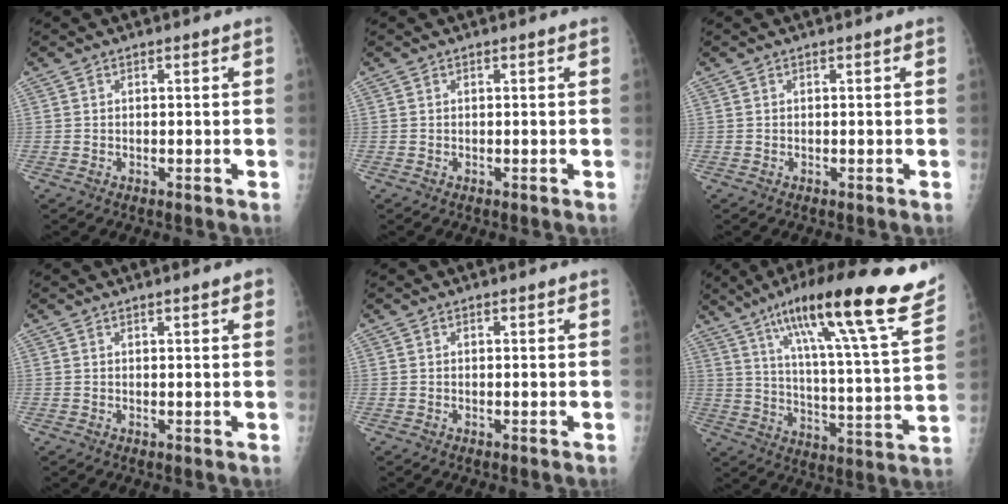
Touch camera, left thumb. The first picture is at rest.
{"total": 0.0}
{"total": 0.0}
{"total": 2.1, "force": [1.3, 0.4, 1.5], "torque": [-0.018, -0.003, 0.015]}
{"total": 0.0}
{"total": 26.8, "force": [17.4, 3.0, 20.1], "torque": [-0.295, -0.050, 0.263]}